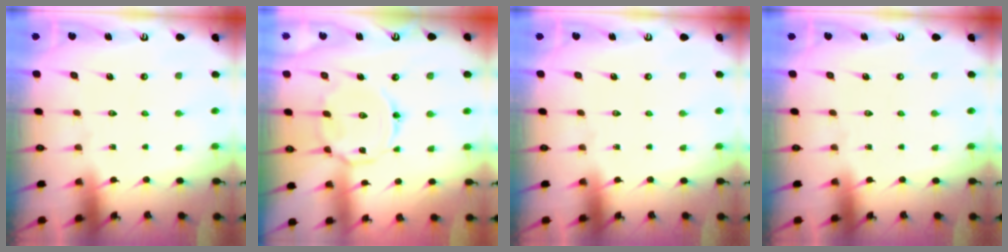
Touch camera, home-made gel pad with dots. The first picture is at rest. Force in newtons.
{"total": 9.3, "press": 9.3, "slide": 0.6}
{"total": 0.0}
{"total": 0.0}